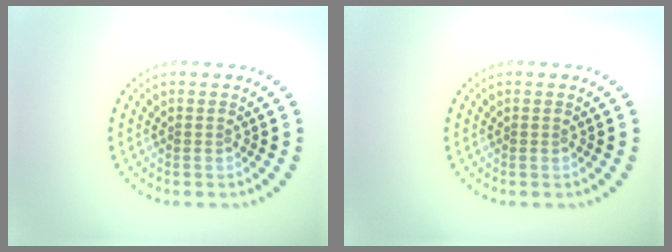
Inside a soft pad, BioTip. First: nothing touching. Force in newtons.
{"total": 0.0}